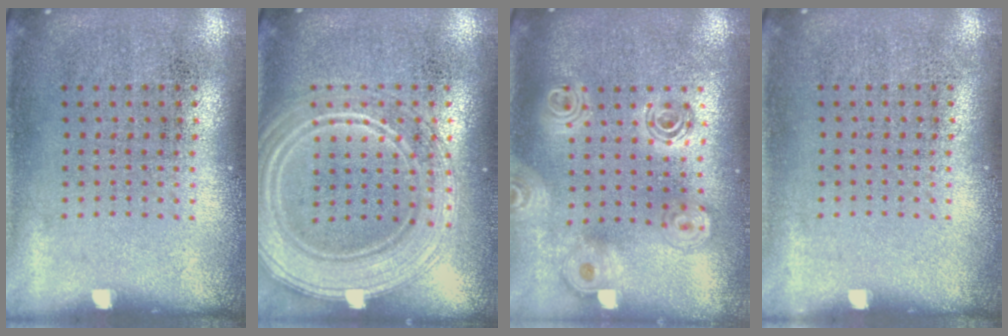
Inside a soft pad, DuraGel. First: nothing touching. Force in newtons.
{"total": 3.5, "press": 3.5, "slide": 0.5}
{"total": 2.0, "press": 1.7, "slide": 1.1}
{"total": 0.0}